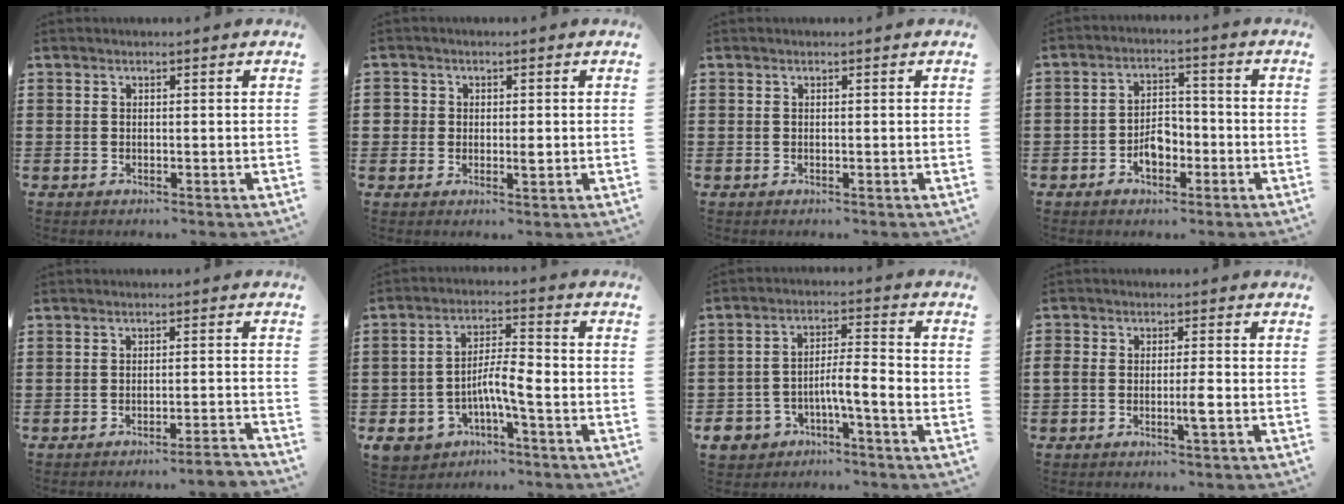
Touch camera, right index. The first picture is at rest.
{"total": 2.2, "force": [0.1, 1.9, 1.2], "torque": [-0.028, 0.008, 0.000]}
{"total": 0.0}
{"total": 4.4, "force": [-2.2, 2.8, 2.6], "torque": [-0.040, 0.004, -0.043]}
{"total": 2.7, "force": [-2.4, -0.3, 1.2], "torque": [-0.019, -0.002, -0.048]}
{"total": 6.6, "force": [-2.6, 3.0, 5.2], "torque": [-0.113, 0.002, -0.053]}
{"total": 6.2, "force": [-3.0, 2.2, 4.9], "torque": [-0.098, 0.001, -0.058]}
{"total": 3.4, "force": [-1.2, 1.0, 3.0], "torque": [-0.061, 0.002, -0.025]}